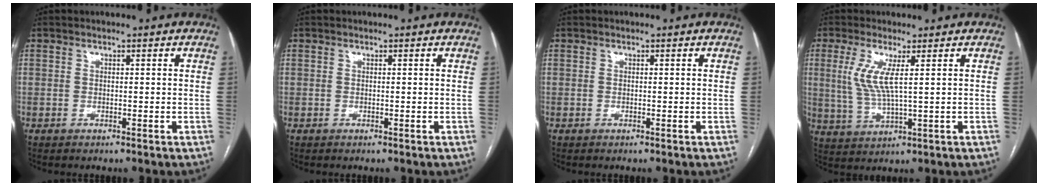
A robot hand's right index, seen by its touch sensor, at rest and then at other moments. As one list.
[{"total": 0.0}, {"total": 0.0}, {"total": 6.3, "force": [1.8, 0.7, 6.0], "torque": [-0.139, -0.003, 0.042]}]